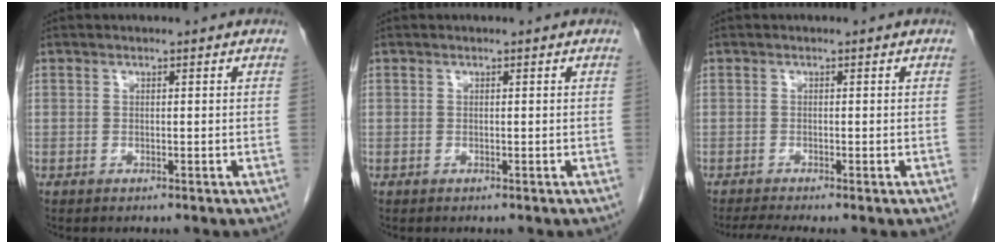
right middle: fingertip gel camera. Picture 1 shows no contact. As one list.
[{"total": 0.0}, {"total": 2.4, "force": [-2.0, -0.4, 1.3], "torque": [-0.028, -0.008, -0.040]}]